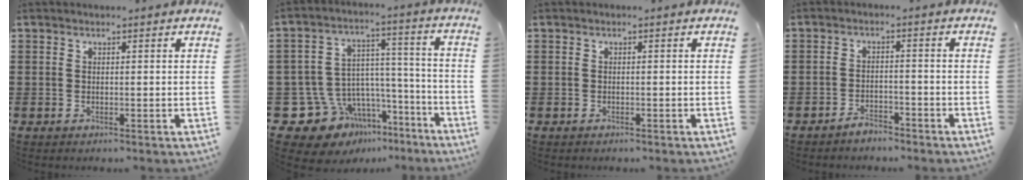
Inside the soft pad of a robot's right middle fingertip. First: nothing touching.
{"total": 11.1, "force": [-8.2, 7.3, 2.1], "torque": [-0.065, 0.014, -0.145]}
{"total": 0.0}
{"total": 2.6, "force": [-2.5, 0.5, 0.5], "torque": [-0.014, 0.003, -0.050]}